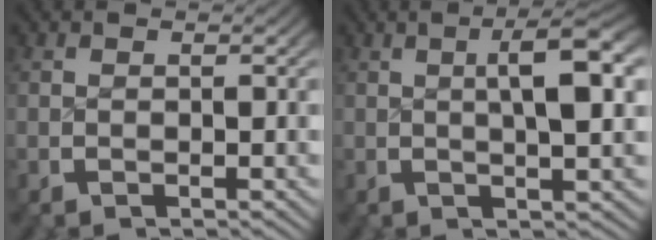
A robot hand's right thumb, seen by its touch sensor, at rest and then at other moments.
{"total": 5.7, "force": [1.2, 1.5, 5.4], "torque": [-0.082, 0.009, 0.017]}